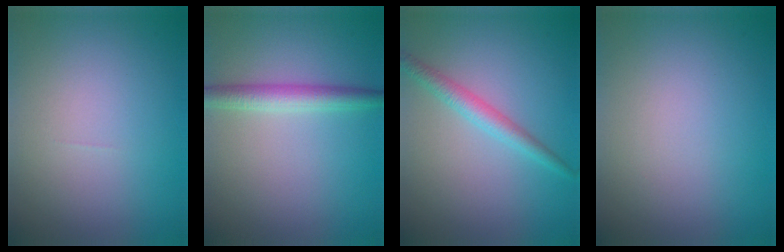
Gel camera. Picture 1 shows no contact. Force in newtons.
{"total": 2.8, "press": 2.8, "slide": 0.0}
{"total": 2.3, "press": 2.2, "slide": 0.1}
{"total": 0.0}